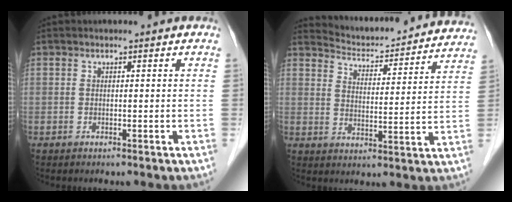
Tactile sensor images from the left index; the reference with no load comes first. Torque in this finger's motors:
{"motor_torque": [0.10, -0.42, -0.06, -0.03]}